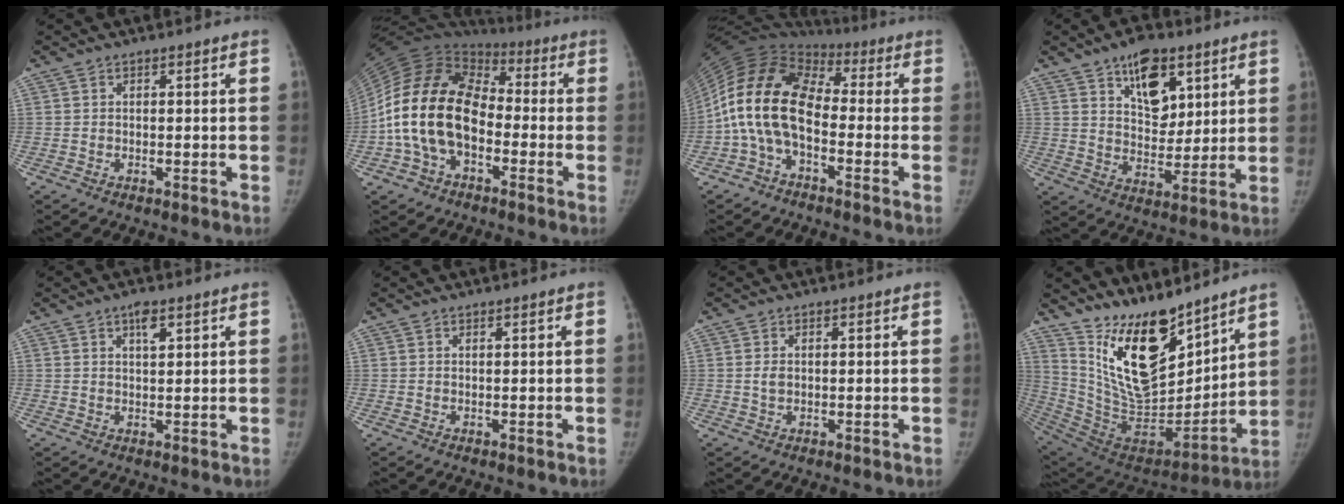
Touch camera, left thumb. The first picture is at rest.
{"total": 20.2, "force": [-4.0, 13.4, 14.6], "torque": [-0.284, 0.048, -0.080]}
{"total": 16.2, "force": [-2.6, 9.9, 12.6], "torque": [-0.241, 0.061, -0.062]}
{"total": 12.1, "force": [6.3, 7.0, 7.5], "torque": [-0.077, -0.036, 0.105]}
{"total": 3.0, "force": [1.7, 1.1, 2.3], "torque": [-0.033, -0.002, 0.028]}
{"total": 0.0}
{"total": 1.5, "force": [0.2, 1.0, 1.0], "torque": [-0.017, -0.001, 0.004]}
{"total": 21.3, "force": [14.6, 8.8, 12.7], "torque": [-0.170, -0.108, 0.277]}